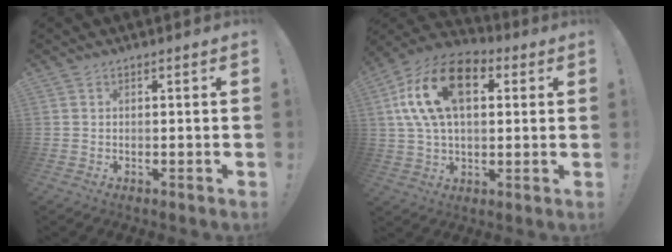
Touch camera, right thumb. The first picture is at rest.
{"total": 20.4, "force": [6.3, 11.7, 15.4], "torque": [-0.295, -0.006, 0.107]}